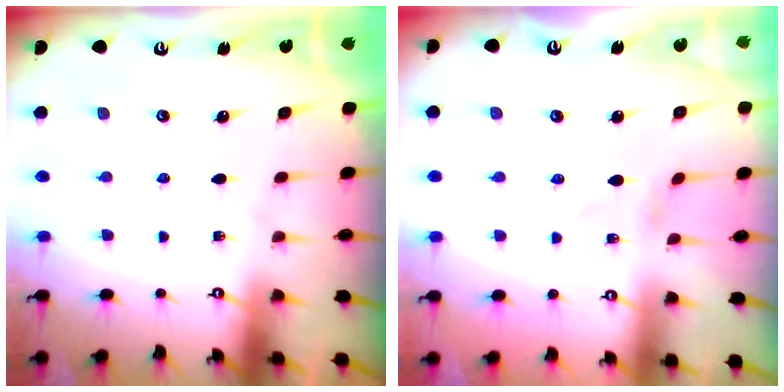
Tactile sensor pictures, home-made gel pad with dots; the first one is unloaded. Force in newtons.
{"total": 0.8, "press": 0.7, "slide": 0.3}